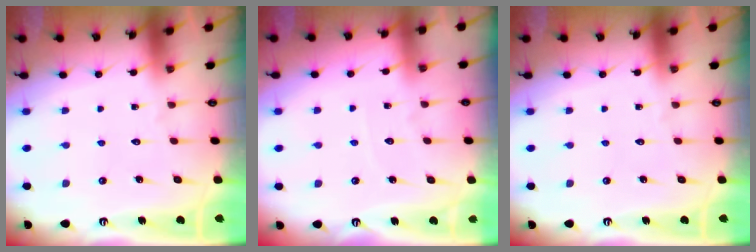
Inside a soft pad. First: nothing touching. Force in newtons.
{"total": 2.0, "press": 2.0, "slide": 0.3}
{"total": 0.0}